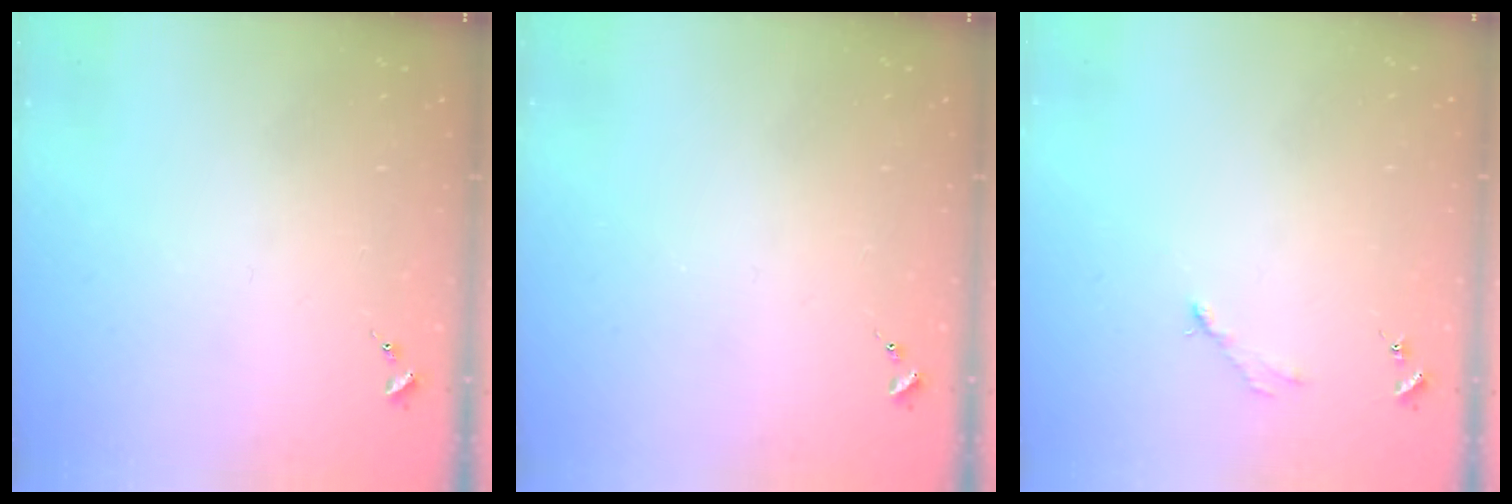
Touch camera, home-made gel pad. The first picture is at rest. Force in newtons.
{"total": 0.0}
{"total": 2.8, "press": 2.8, "slide": 0.4}